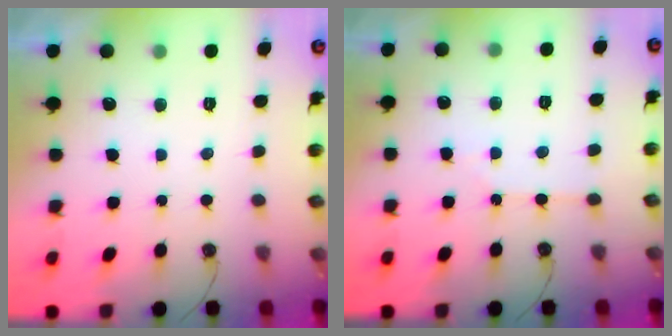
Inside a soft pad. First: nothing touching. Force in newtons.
{"total": 2.6, "press": 2.6, "slide": 0.5}